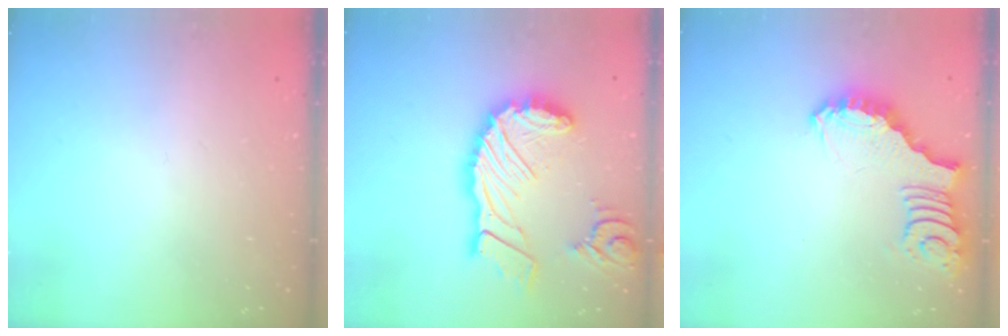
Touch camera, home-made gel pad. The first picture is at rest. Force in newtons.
{"total": 20.1, "press": 20.0, "slide": 2.0}
{"total": 3.3, "press": 3.3, "slide": 0.8}